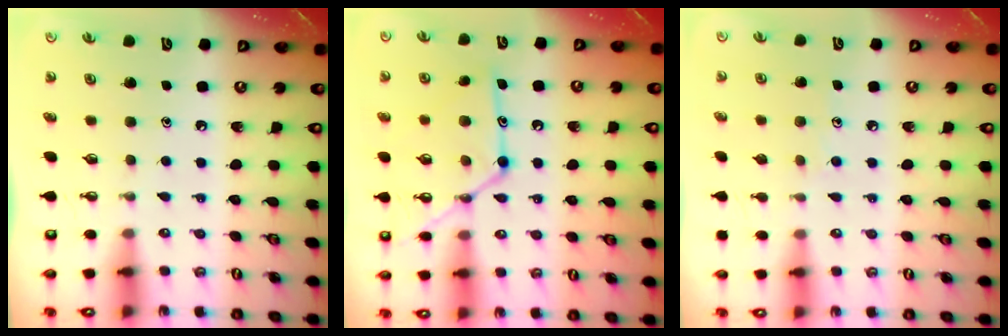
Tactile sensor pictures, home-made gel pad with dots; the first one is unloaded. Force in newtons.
{"total": 15.8, "press": 15.7, "slide": 1.4}
{"total": 6.1, "press": 6.0, "slide": 0.5}